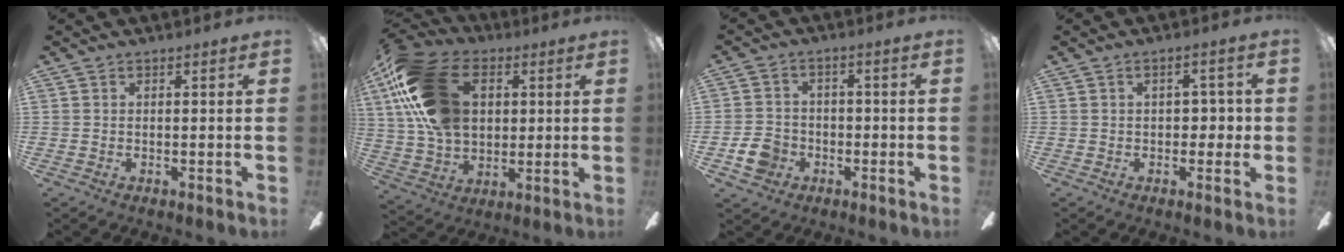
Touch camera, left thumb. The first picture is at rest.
{"total": 23.1, "force": [6.9, 15.5, 15.7], "torque": [-0.318, 0.005, 0.125]}
{"total": 6.7, "force": [-2.6, 5.5, 2.8], "torque": [-0.074, 0.019, -0.048]}
{"total": 4.9, "force": [0.4, 3.0, 3.9], "torque": [-0.051, 0.005, -0.001]}